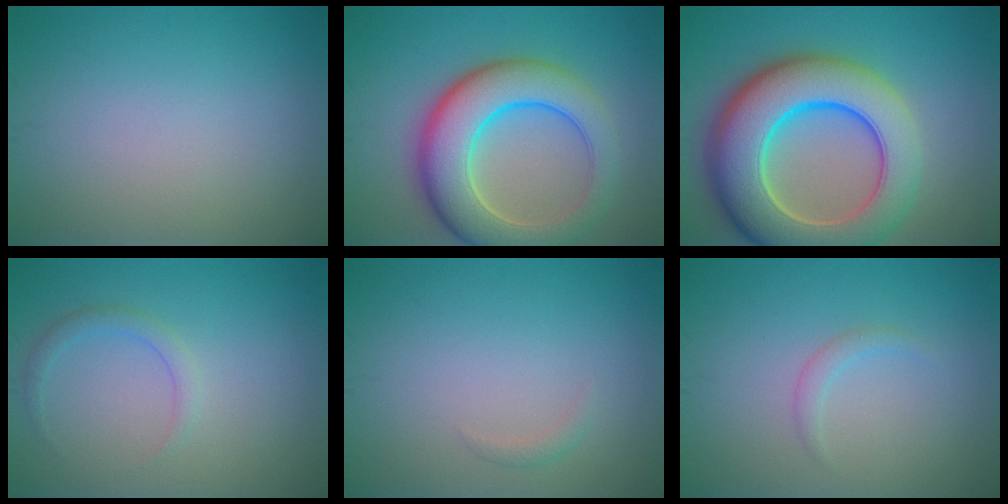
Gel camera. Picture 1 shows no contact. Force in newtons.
{"total": 9.4, "press": 9.4, "slide": 0.3}
{"total": 12.8, "press": 12.8, "slide": 0.5}
{"total": 1.4, "press": 1.4, "slide": 0.2}
{"total": 0.7, "press": 0.7, "slide": 0.1}
{"total": 1.1, "press": 1.1, "slide": 0.0}